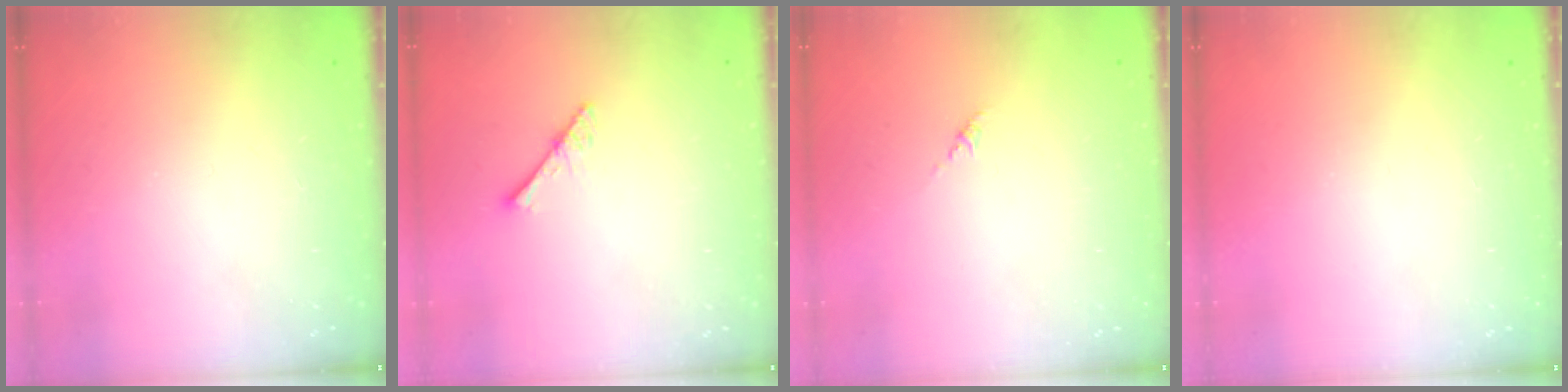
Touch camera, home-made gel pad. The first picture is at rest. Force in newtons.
{"total": 2.9, "press": 2.9, "slide": 0.2}
{"total": 0.6, "press": 0.4, "slide": 0.4}
{"total": 0.0}